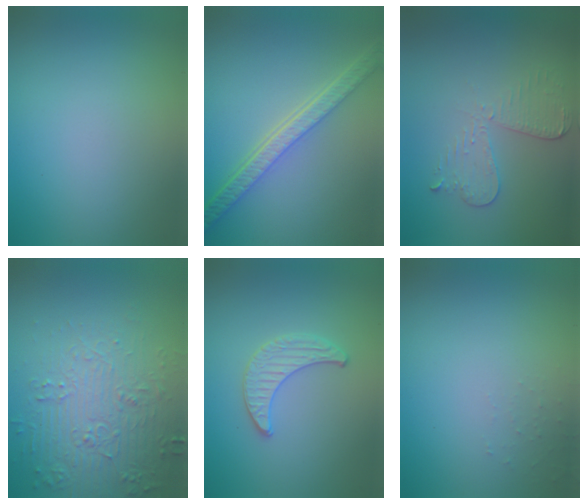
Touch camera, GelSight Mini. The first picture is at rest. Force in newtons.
{"total": 5.7, "press": 4.4, "slide": 3.7}
{"total": 3.0, "press": 2.7, "slide": 1.2}
{"total": 5.0, "press": 4.8, "slide": 1.3}
{"total": 1.5, "press": 1.5, "slide": 0.1}
{"total": 0.7, "press": 0.7, "slide": 0.1}